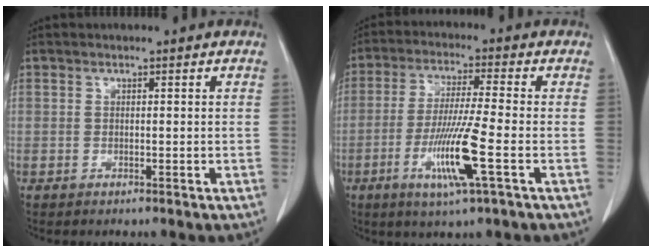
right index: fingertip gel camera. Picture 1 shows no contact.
{"total": 10.3, "force": [-3.5, -0.5, 9.6], "torque": [-0.192, -0.018, -0.068]}